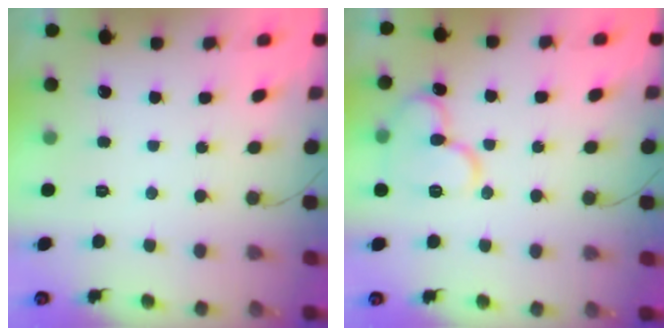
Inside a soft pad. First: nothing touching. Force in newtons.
{"total": 12.2, "press": 12.1, "slide": 1.7}